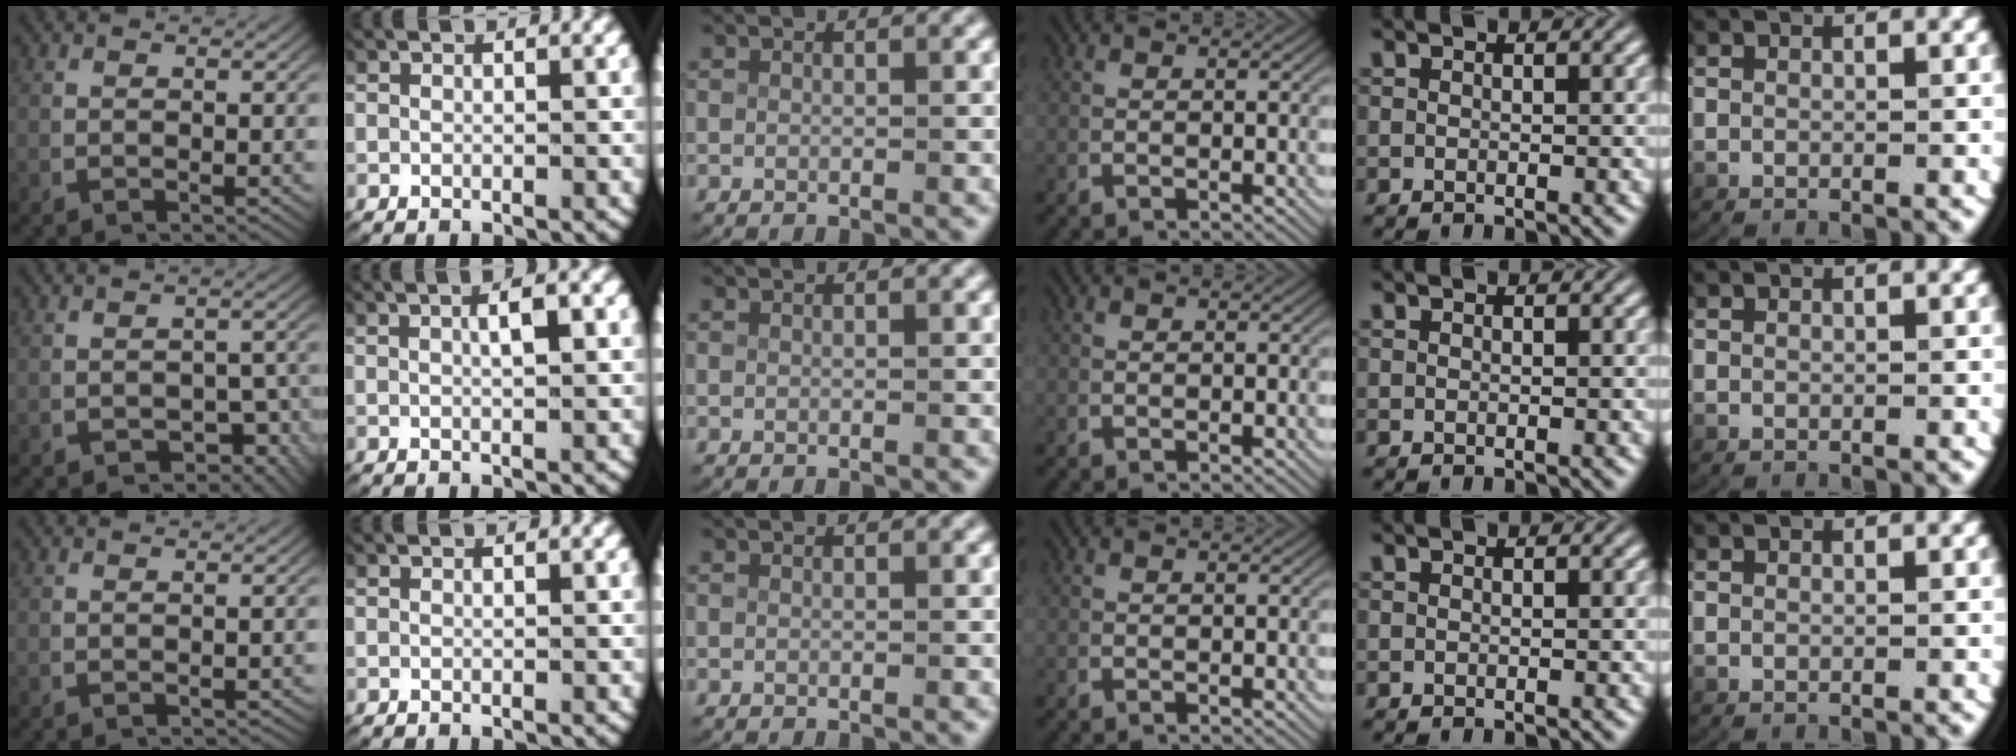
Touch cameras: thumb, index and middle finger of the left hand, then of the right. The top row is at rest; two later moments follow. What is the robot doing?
{"motion": "lift_and_place", "object": "map"}